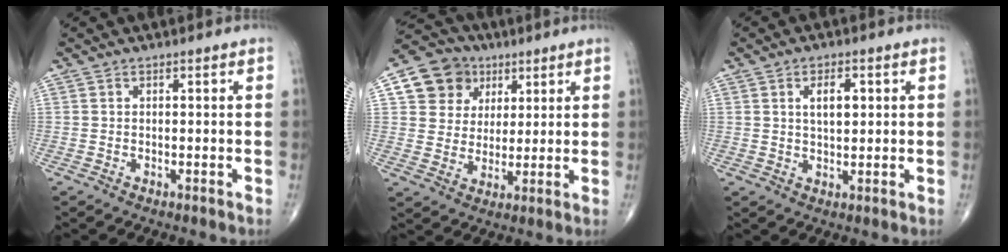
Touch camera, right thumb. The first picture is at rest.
{"total": 11.1, "force": [4.6, 9.5, 3.4], "torque": [-0.025, -0.004, 0.078]}
{"total": 4.7, "force": [1.3, 2.3, 3.8], "torque": [-0.056, -0.004, 0.023]}